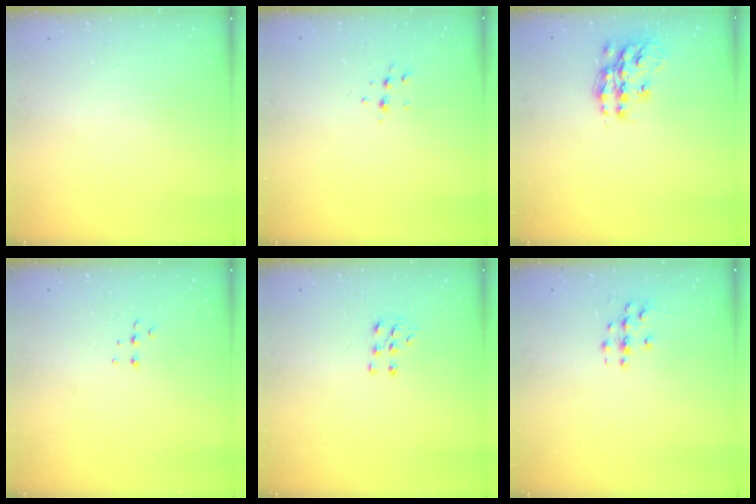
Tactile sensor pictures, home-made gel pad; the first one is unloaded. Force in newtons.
{"total": 4.9, "press": 4.8, "slide": 1.1}
{"total": 13.4, "press": 13.4, "slide": 0.9}
{"total": 4.5, "press": 4.4, "slide": 0.7}
{"total": 5.3, "press": 5.3, "slide": 0.4}
{"total": 3.3, "press": 3.3, "slide": 0.2}